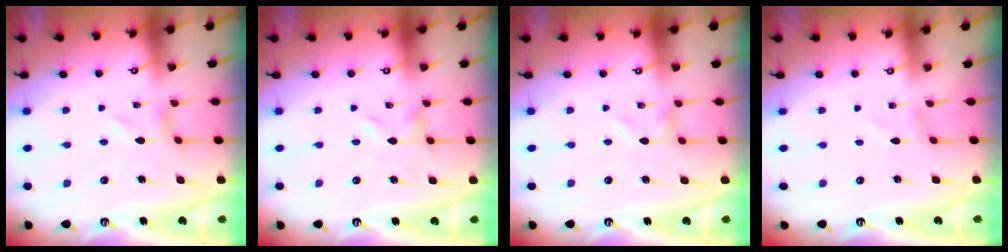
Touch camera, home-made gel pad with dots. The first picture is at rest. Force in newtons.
{"total": 0.0}
{"total": 0.0}
{"total": 1.3, "press": 1.3, "slide": 0.1}